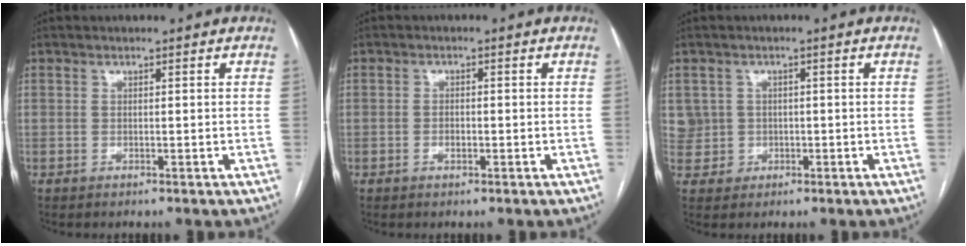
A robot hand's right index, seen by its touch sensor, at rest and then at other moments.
{"total": 1.5, "force": [-0.7, 0.7, 1.1], "torque": [-0.022, 0.003, -0.011]}
{"total": 3.6, "force": [0.0, 3.5, -0.4], "torque": [0.020, 0.011, 0.007]}